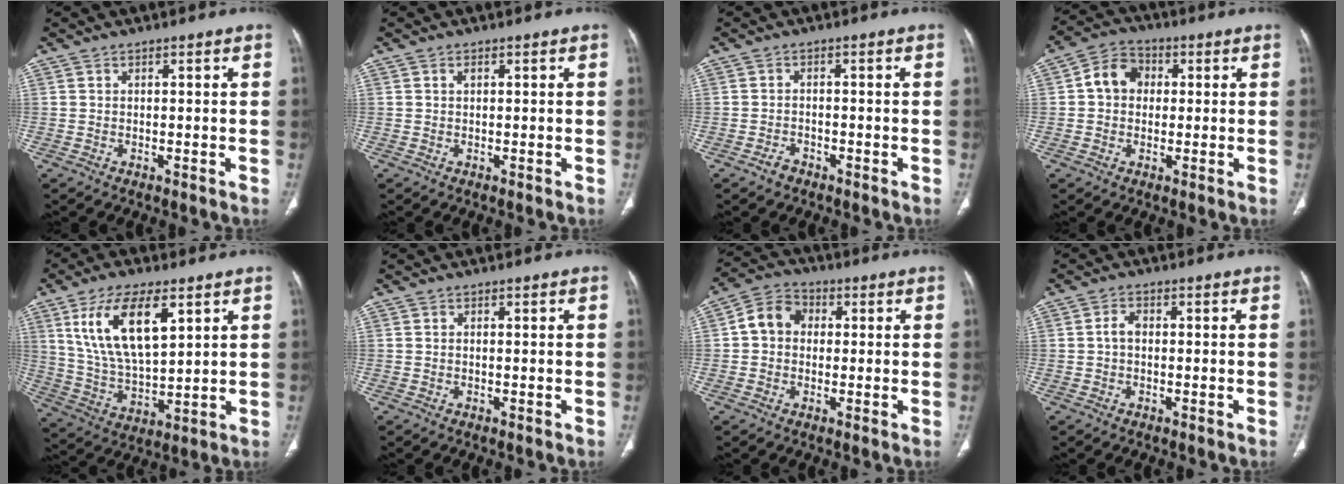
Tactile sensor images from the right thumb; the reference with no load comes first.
{"total": 0.6, "force": [0.2, 0.4, 0.4], "torque": [-0.009, 0.004, 0.004]}
{"total": 1.9, "force": [-1.4, 1.1, 0.6], "torque": [-0.014, 0.009, -0.023]}
{"total": 7.2, "force": [0.8, 5.9, 3.9], "torque": [-0.050, 0.017, 0.004]}
{"total": 16.0, "force": [6.8, 7.1, 12.6], "torque": [-0.223, -0.025, 0.137]}
{"total": 0.0}
{"total": 7.1, "force": [0.6, 5.9, 3.9], "torque": [-0.055, 0.020, -0.002]}
{"total": 2.0, "force": [-0.2, 1.3, 1.5], "torque": [-0.026, 0.006, -0.008]}